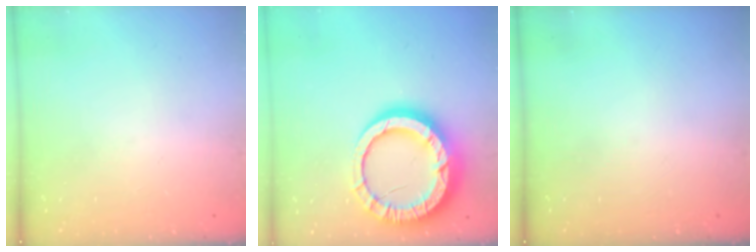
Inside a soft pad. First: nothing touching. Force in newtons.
{"total": 19.9, "press": 19.8, "slide": 2.0}
{"total": 0.0}